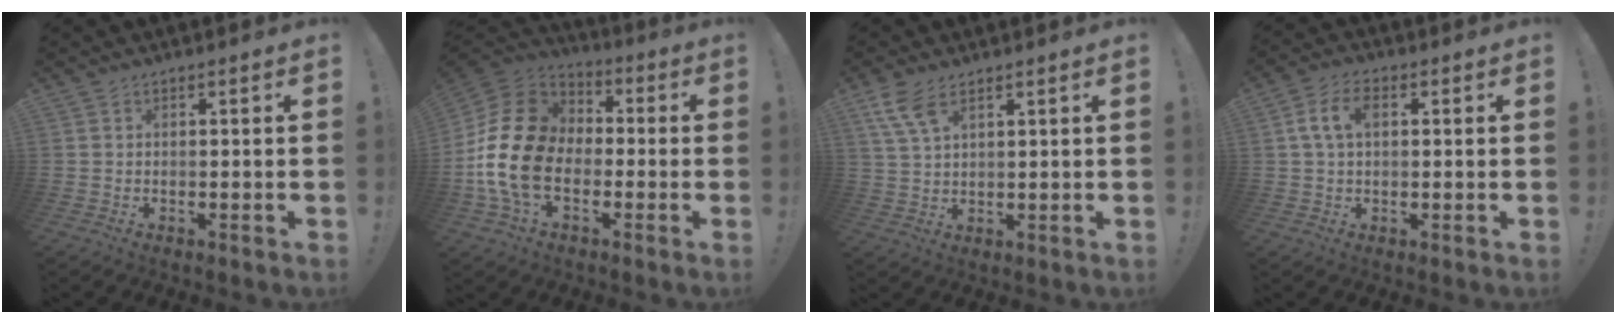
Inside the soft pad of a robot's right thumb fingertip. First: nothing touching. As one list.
[{"total": 20.3, "force": [-2.9, 14.7, 13.7], "torque": [-0.271, 0.031, -0.043]}, {"total": 7.1, "force": [4.4, 2.6, 4.8], "torque": [-0.094, -0.015, 0.085]}, {"total": 7.7, "force": [1.6, 4.5, 6.0], "torque": [-0.123, 0.009, 0.029]}]